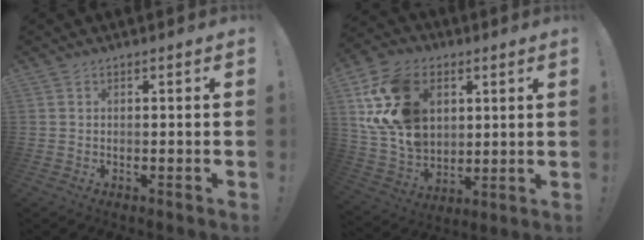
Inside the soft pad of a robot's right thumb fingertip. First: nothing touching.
{"total": 21.8, "force": [7.2, 15.8, 13.2], "torque": [-0.264, -0.022, 0.144]}